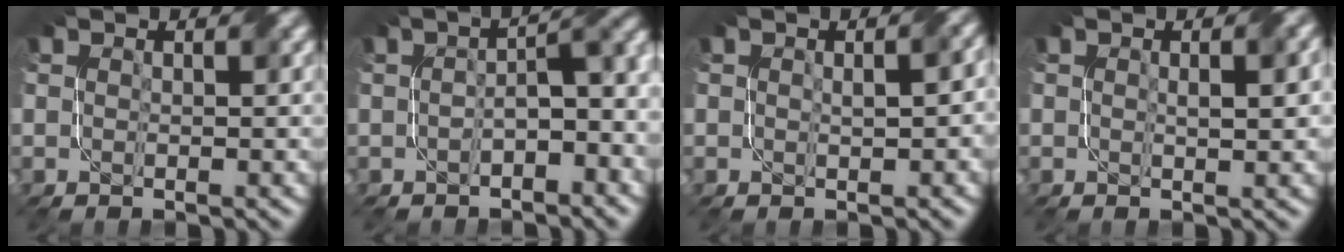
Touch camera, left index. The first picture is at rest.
{"total": 4.5, "force": [-1.1, 1.8, 3.9], "torque": [-0.053, 0.010, -0.021]}
{"total": 2.2, "force": [0.1, 0.7, 2.1], "torque": [-0.034, 0.005, 0.005]}
{"total": 2.6, "force": [0.2, 0.5, 2.5], "torque": [-0.039, 0.004, 0.003]}